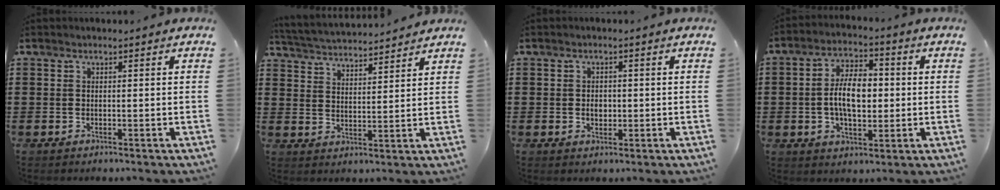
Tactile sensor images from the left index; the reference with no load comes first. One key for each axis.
{"total": 3.5, "fx": 3.5, "fy": 0.0, "fz": 0.1, "tx": -0.021, "ty": -0.022, "tz": 0.060}
{"total": 1.9, "fx": 0.0, "fy": 1.3, "fz": 1.4, "tx": -0.021, "ty": 0.003, "tz": -0.003}
{"total": 8.0, "fx": -0.2, "fy": 4.1, "fz": 6.9, "tx": -0.134, "ty": 0.006, "tz": -0.011}